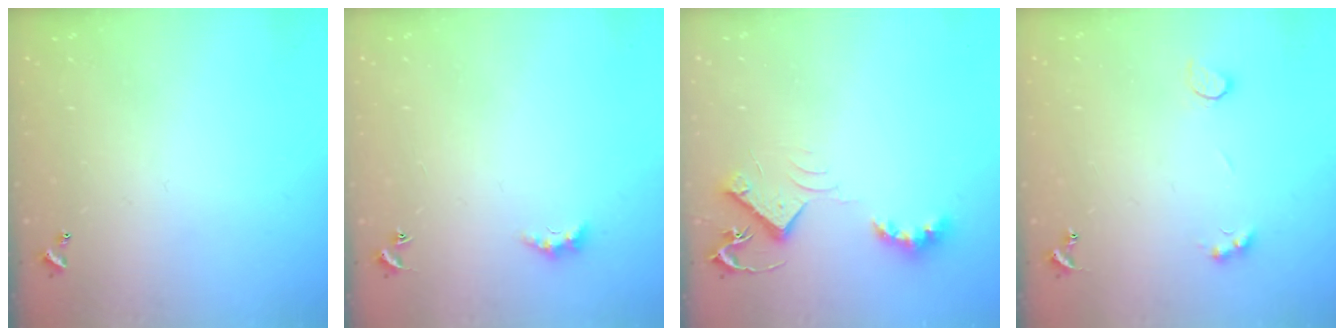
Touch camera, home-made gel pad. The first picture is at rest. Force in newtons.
{"total": 2.4, "press": 2.4, "slide": 0.6}
{"total": 8.2, "press": 8.2, "slide": 0.5}
{"total": 3.7, "press": 3.4, "slide": 1.2}